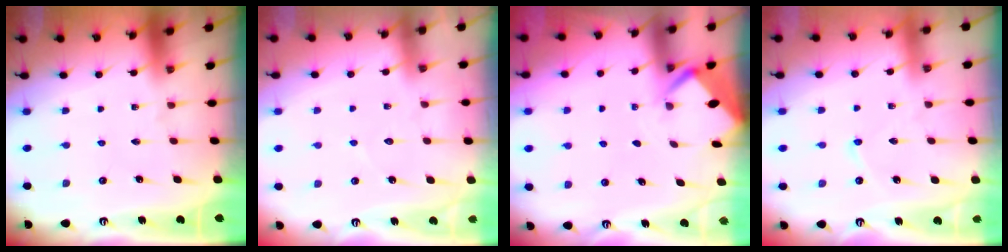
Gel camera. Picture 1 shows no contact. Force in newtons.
{"total": 4.8, "press": 4.8, "slide": 0.6}
{"total": 2.8, "press": 2.8, "slide": 0.2}
{"total": 4.0, "press": 4.0, "slide": 0.3}